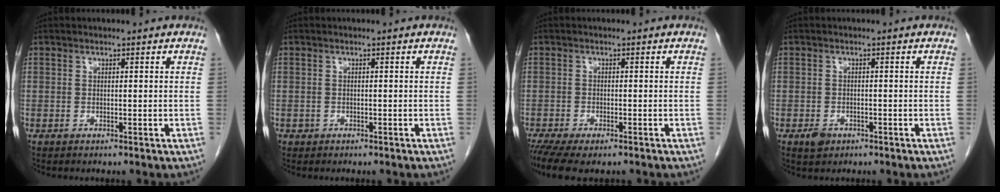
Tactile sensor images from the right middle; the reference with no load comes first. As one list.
[{"total": 0.6, "force": [-0.3, 0.5, 0.0], "torque": [-0.005, 0.004, -0.005]}, {"total": 8.1, "force": [-6.1, 2.6, 4.5], "torque": [-0.076, -0.013, -0.096]}, {"total": 2.1, "force": [-1.2, 1.4, 0.9], "torque": [-0.017, 0.002, -0.013]}]